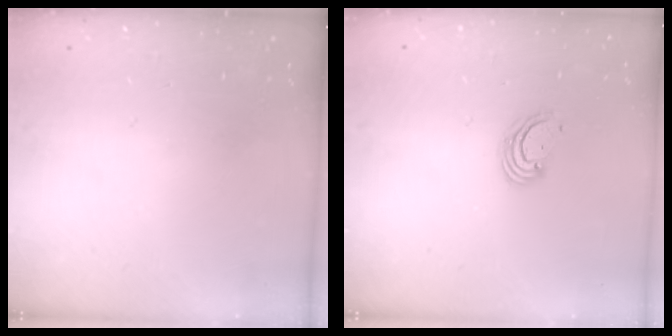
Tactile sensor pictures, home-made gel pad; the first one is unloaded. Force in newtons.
{"total": 2.6, "press": 2.6, "slide": 0.2}